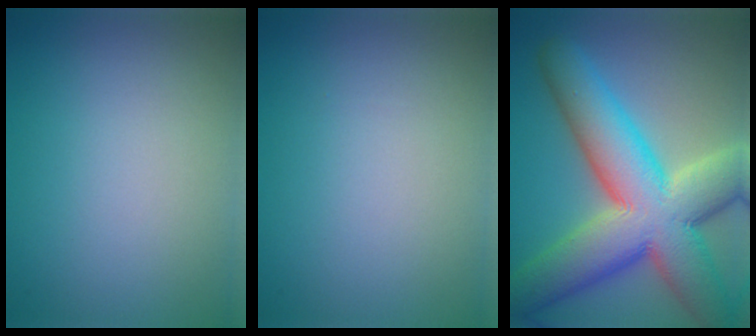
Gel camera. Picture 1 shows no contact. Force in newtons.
{"total": 0.0}
{"total": 14.2, "press": 14.2, "slide": 1.1}